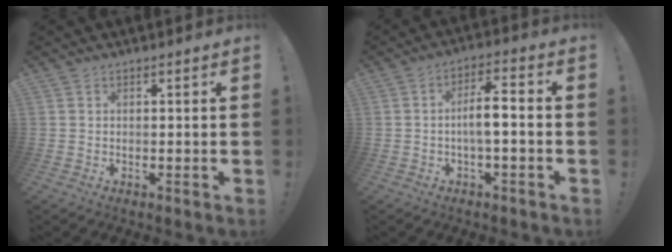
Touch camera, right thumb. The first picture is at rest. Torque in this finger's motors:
{"motor_torque": [0.09, 0.12, 0.49, -0.17, 0.07]}